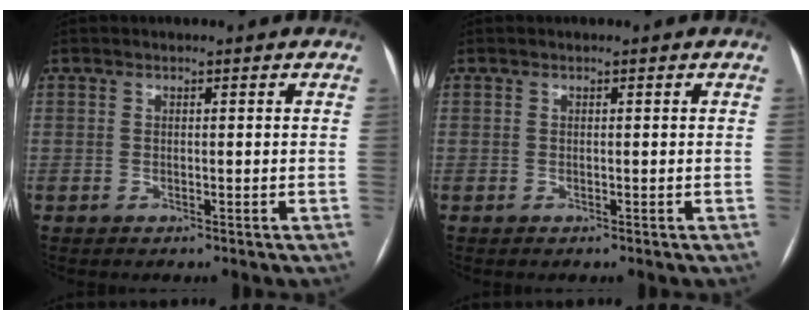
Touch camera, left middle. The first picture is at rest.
{"total": 0.0}